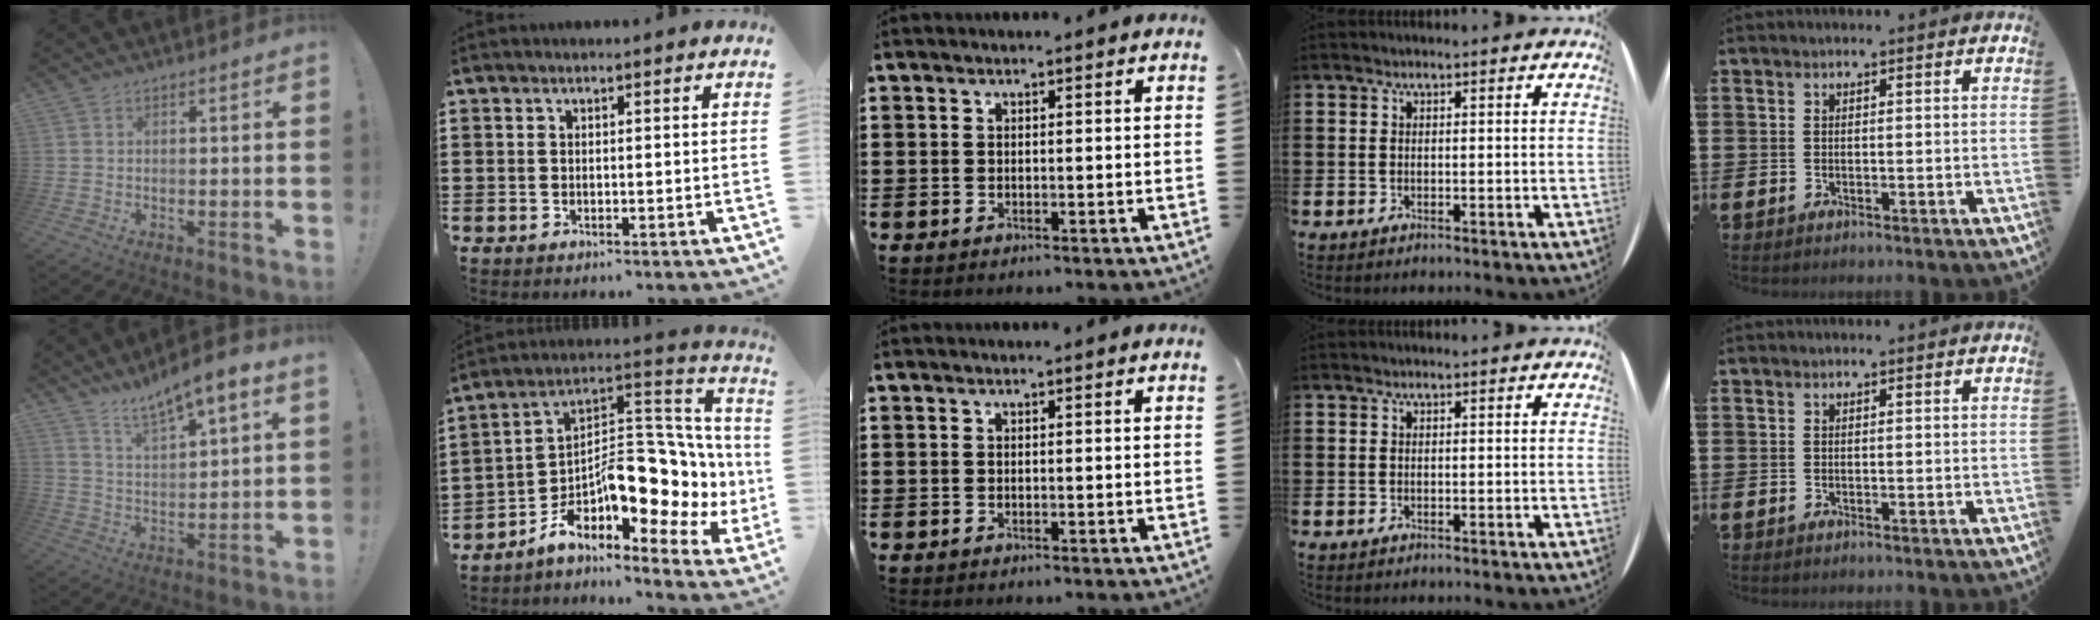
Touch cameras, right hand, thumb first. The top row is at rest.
{"thumb": {"total": 9.1, "force": [7.6, 1.4, 4.7], "torque": [-0.082, -0.053, 0.131]}, "index": {"total": 11.1, "force": [-3.0, 5.8, 9.0], "torque": [-0.128, -0.038, -0.056]}}